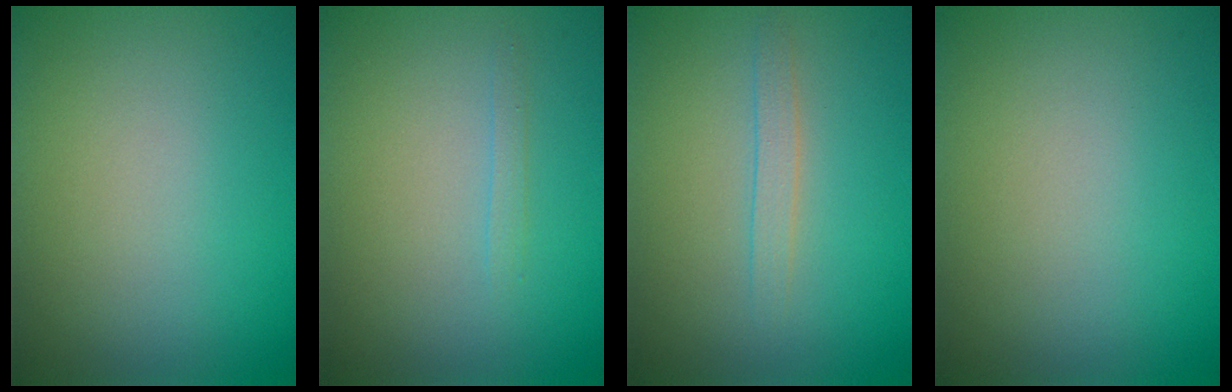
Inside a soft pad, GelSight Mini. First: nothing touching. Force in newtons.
{"total": 0.8, "press": 0.8, "slide": 0.1}
{"total": 1.3, "press": 1.3, "slide": 0.0}
{"total": 0.0}